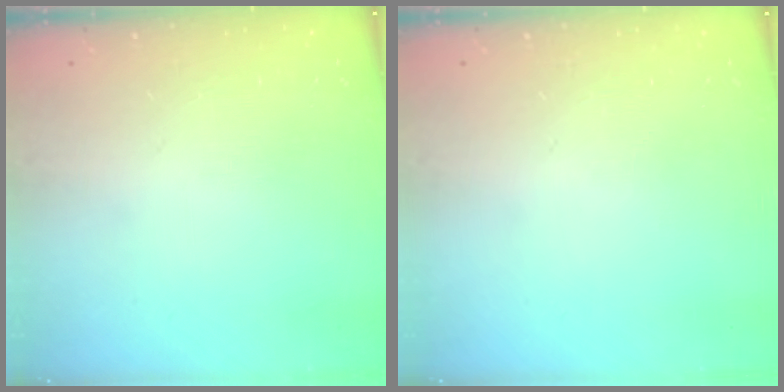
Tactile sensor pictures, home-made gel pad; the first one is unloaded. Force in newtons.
{"total": 0.0}